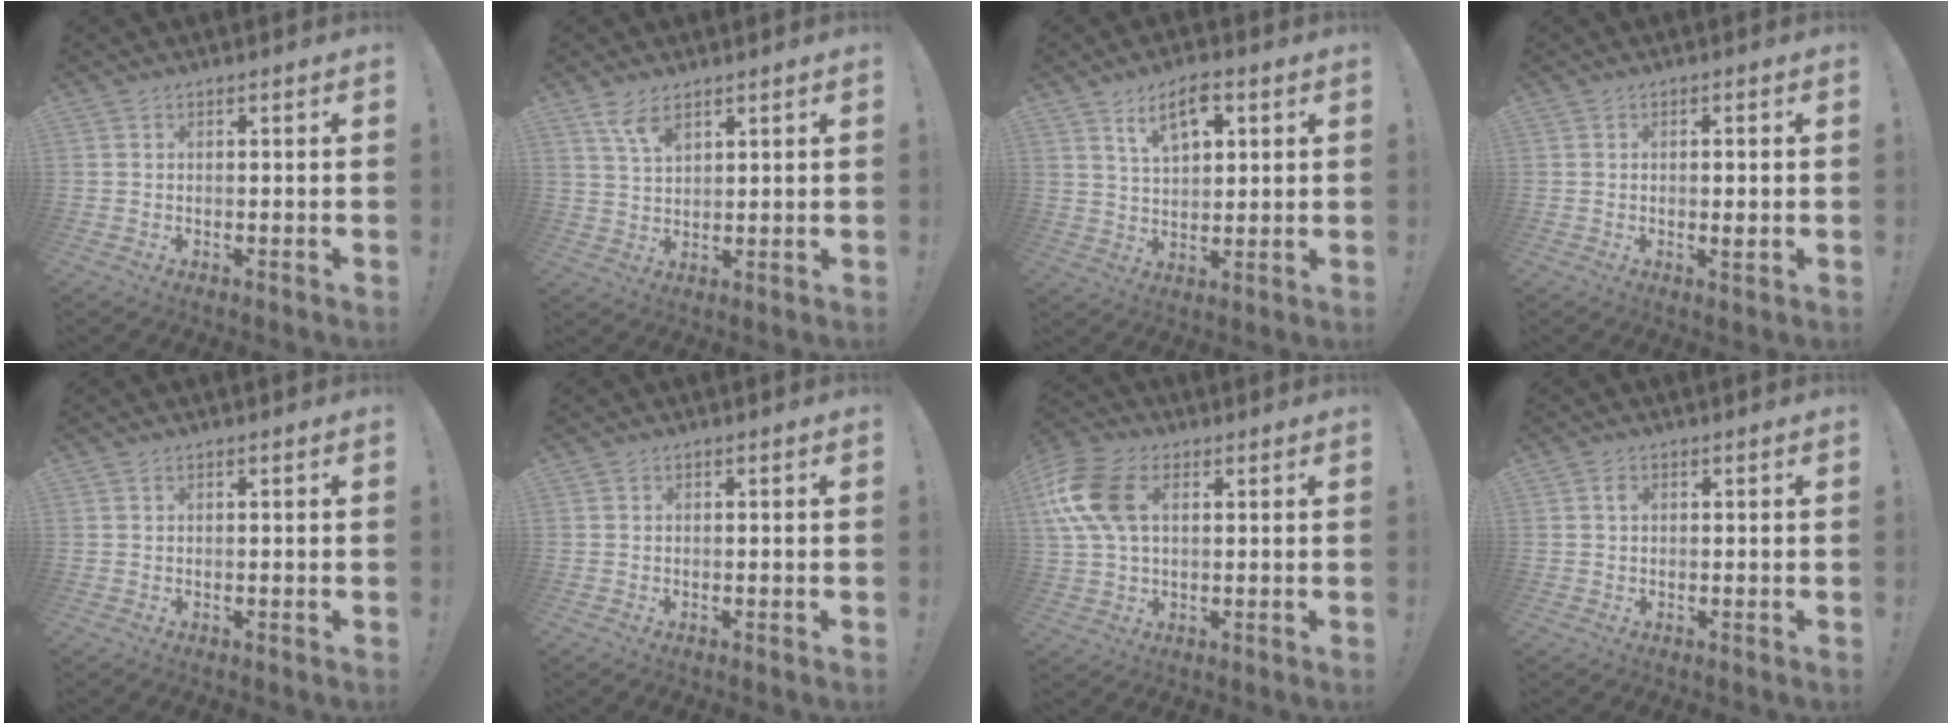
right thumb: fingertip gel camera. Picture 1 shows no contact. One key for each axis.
{"total": 6.0, "fx": 4.1, "fy": 2.3, "fz": 3.8, "tx": -0.067, "ty": -0.022, "tz": 0.074}
{"total": 9.3, "fx": 5.1, "fy": 4.5, "fz": 6.4, "tx": -0.093, "ty": -0.016, "tz": 0.088}
{"total": 2.0, "fx": -0.1, "fy": 0.4, "fz": 2.0, "tx": -0.020, "ty": -0.002, "tz": -0.006}
{"total": 0.0}
{"total": 0.5, "fx": -0.3, "fy": -0.1, "fz": 0.4, "tx": -0.007, "ty": -0.001, "tz": -0.006}
{"total": 15.0, "fx": 3.9, "fy": 9.3, "fz": 11.1, "tx": -0.234, "ty": 0.002, "tz": 0.076}
{"total": 1.2, "fx": 0.2, "fy": 0.8, "fz": 0.8, "tx": -0.009, "ty": 0.002, "tz": 0.001}